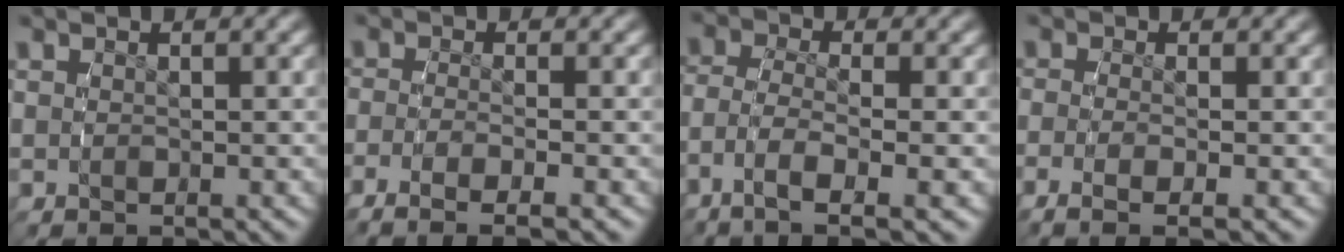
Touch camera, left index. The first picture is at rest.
{"total": 4.1, "force": [-3.0, 1.0, 2.7], "torque": [-0.058, -0.012, -0.045]}
{"total": 5.3, "force": [-2.4, 2.3, 4.1], "torque": [-0.098, -0.028, -0.030]}
{"total": 2.7, "force": [-1.7, 0.4, 2.1], "torque": [-0.053, -0.010, -0.026]}